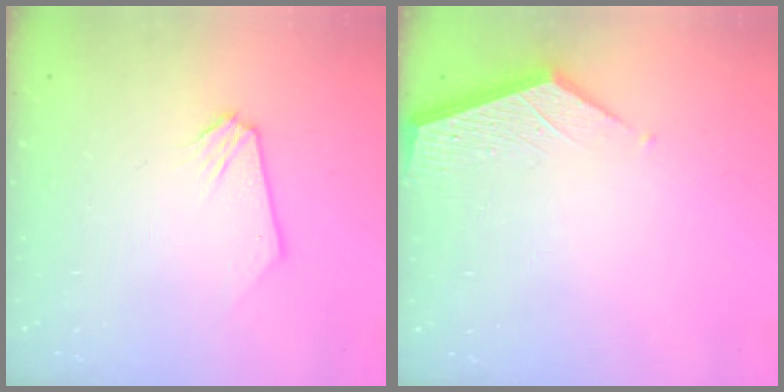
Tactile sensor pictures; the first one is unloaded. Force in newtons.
{"total": 3.6, "press": 3.6, "slide": 0.4}